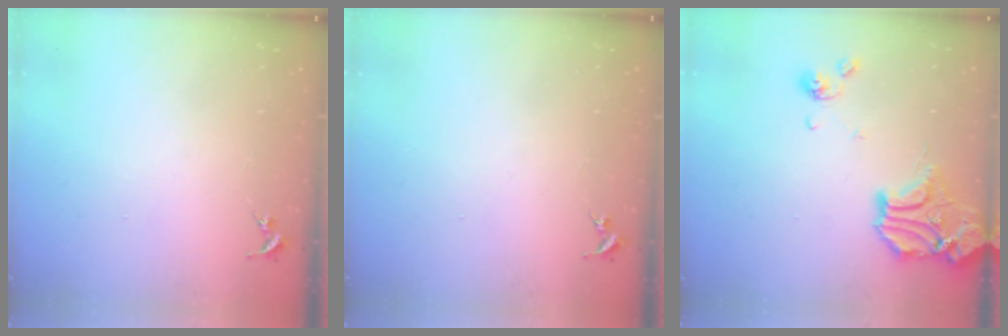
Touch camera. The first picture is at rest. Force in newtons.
{"total": 0.0}
{"total": 16.0, "press": 15.8, "slide": 2.5}